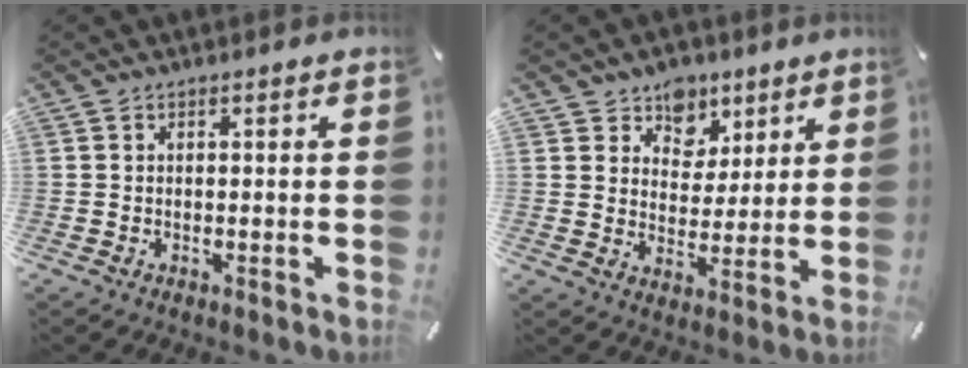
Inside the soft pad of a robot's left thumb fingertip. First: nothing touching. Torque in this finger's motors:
{"motor_torque": [0.06, 0.04, 0.61, -0.59, 0.09]}